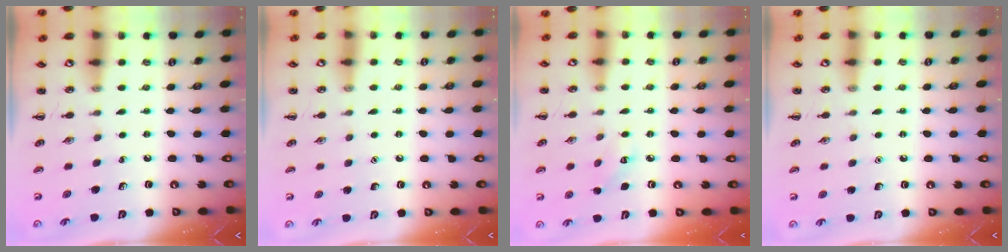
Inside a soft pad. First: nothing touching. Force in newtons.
{"total": 1.6, "press": 1.5, "slide": 0.1}
{"total": 3.5, "press": 3.4, "slide": 0.9}
{"total": 1.6, "press": 1.6, "slide": 0.1}